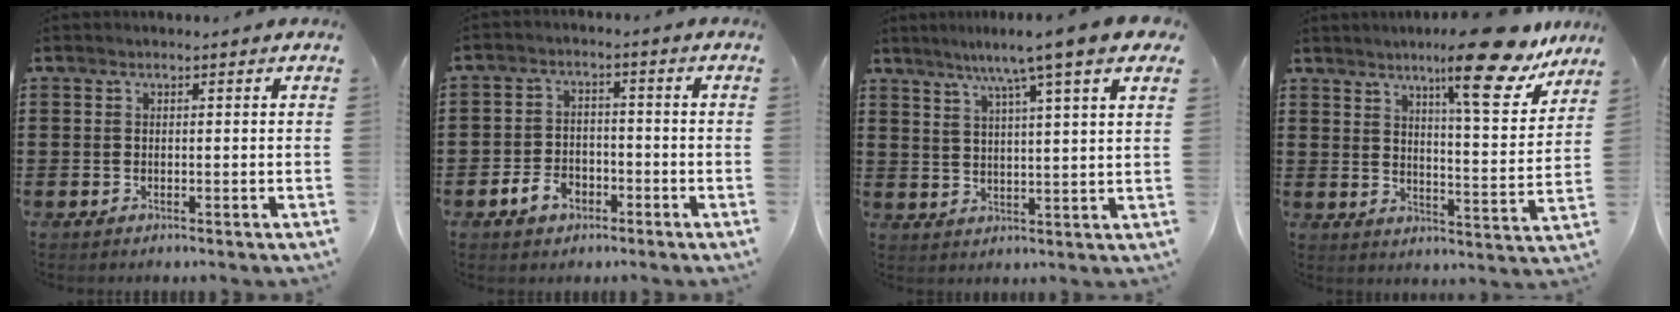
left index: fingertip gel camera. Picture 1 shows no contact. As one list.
[{"total": 4.2, "force": [-2.6, 2.6, 2.0], "torque": [-0.043, 0.007, -0.053]}, {"total": 8.0, "force": [5.8, 0.0, 5.5], "torque": [-0.117, -0.020, 0.094]}, {"total": 13.9, "force": [10.4, 1.6, 9.2], "torque": [-0.134, -0.058, 0.161]}]